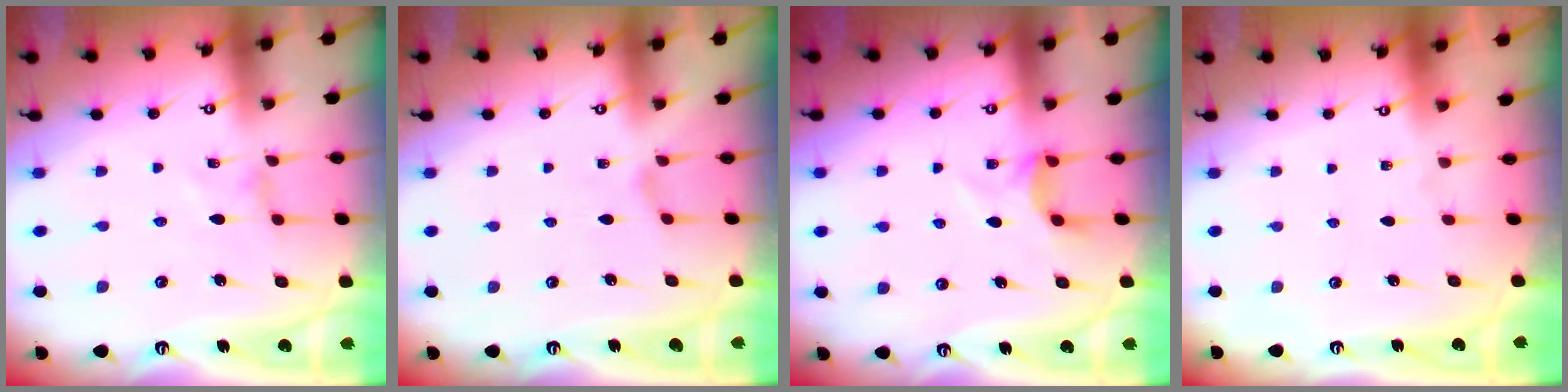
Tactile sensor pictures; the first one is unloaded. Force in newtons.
{"total": 1.0, "press": 1.0, "slide": 0.2}
{"total": 4.2, "press": 4.0, "slide": 1.5}
{"total": 0.0}